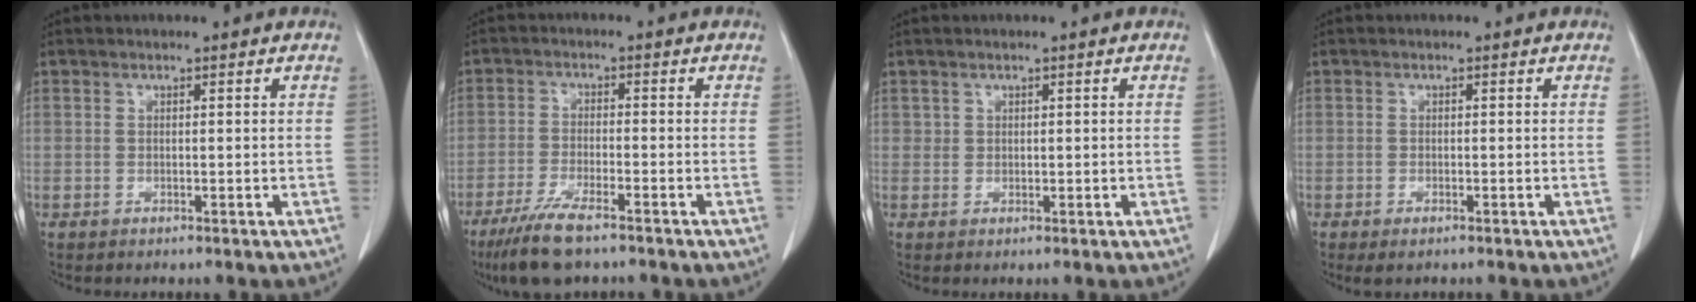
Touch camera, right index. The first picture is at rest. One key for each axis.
{"total": 8.1, "fx": -5.8, "fy": 1.2, "fz": 5.4, "tx": -0.104, "ty": -0.020, "tz": -0.100}
{"total": 1.0, "fx": 0.5, "fy": 0.8, "fz": 0.1, "tx": 0.010, "ty": 0.001, "tz": 0.007}
{"total": 1.7, "fx": -1.1, "fy": 0.5, "fz": 1.1, "tx": -0.019, "ty": -0.004, "tz": -0.013}